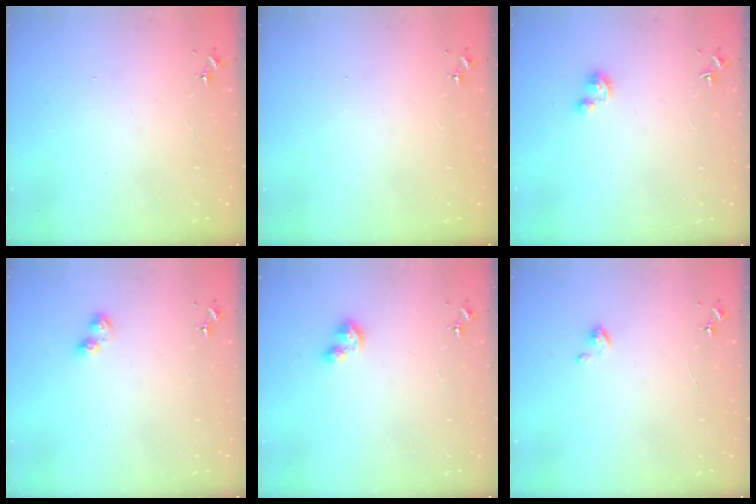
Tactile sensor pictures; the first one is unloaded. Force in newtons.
{"total": 0.0}
{"total": 3.0, "press": 2.9, "slide": 0.3}
{"total": 5.3, "press": 5.3, "slide": 0.5}
{"total": 6.0, "press": 6.0, "slide": 0.4}
{"total": 2.7, "press": 2.7, "slide": 0.2}